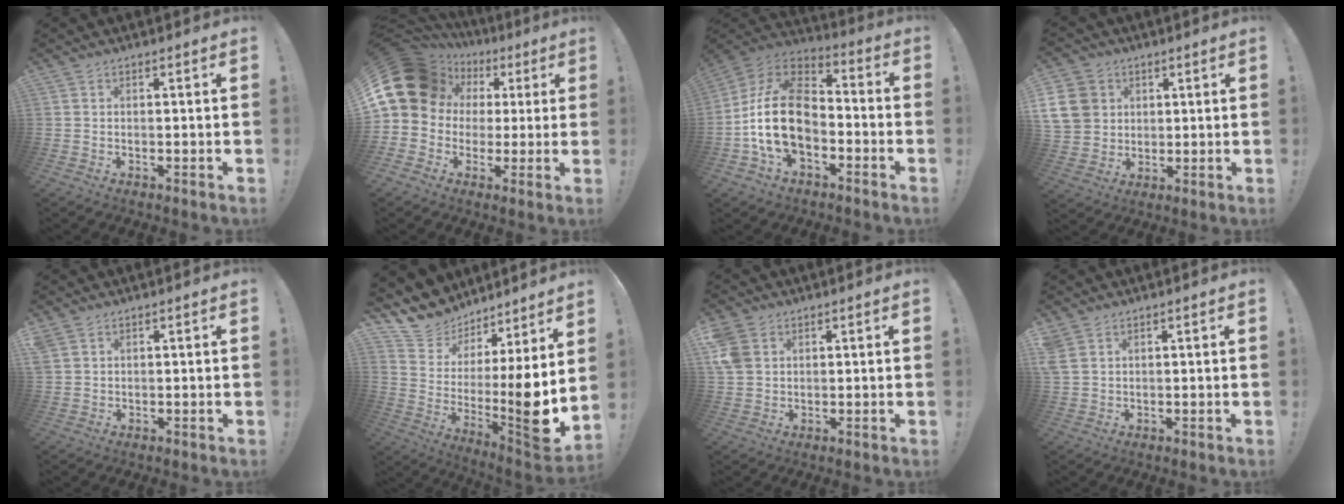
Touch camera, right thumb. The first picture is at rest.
{"total": 17.3, "force": [4.5, 14.3, 8.7], "torque": [-0.150, -0.019, 0.100]}
{"total": 19.9, "force": [-3.5, 13.1, 14.6], "torque": [-0.280, 0.032, -0.049]}
{"total": 12.5, "force": [3.2, 10.9, 5.3], "torque": [-0.097, -0.006, 0.070]}
{"total": 3.0, "force": [2.0, 1.9, 1.3], "torque": [-0.024, -0.004, 0.041]}
{"total": 9.3, "force": [1.8, 4.0, 8.1], "torque": [-0.107, -0.069, 0.032]}
{"total": 7.0, "force": [3.1, 5.3, 3.4], "torque": [-0.074, -0.004, 0.062]}
{"total": 4.0, "force": [2.4, 2.6, 2.0], "torque": [-0.047, -0.007, 0.047]}